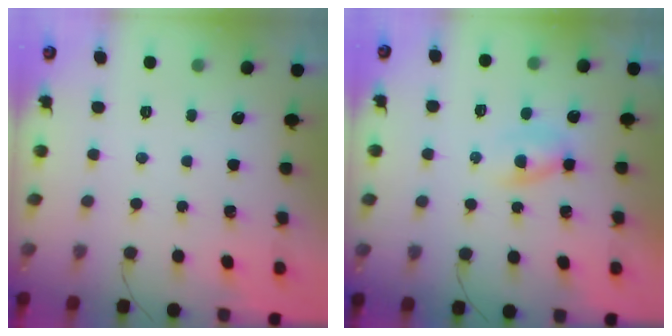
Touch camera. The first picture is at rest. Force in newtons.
{"total": 2.3, "press": 2.2, "slide": 0.8}